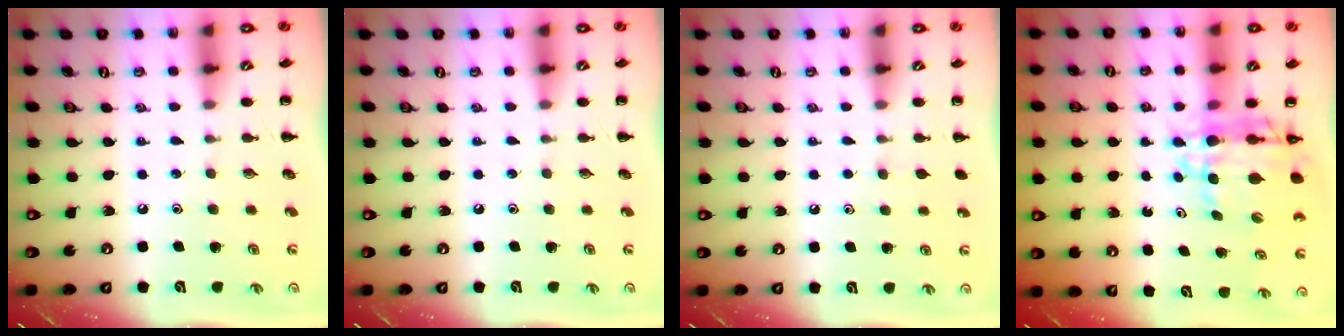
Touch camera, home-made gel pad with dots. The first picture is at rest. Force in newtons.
{"total": 0.0}
{"total": 2.3, "press": 2.0, "slide": 1.1}
{"total": 8.8, "press": 7.9, "slide": 3.9}